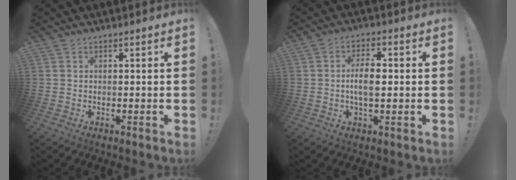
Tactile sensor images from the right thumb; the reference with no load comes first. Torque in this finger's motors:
{"motor_torque": [-0.07, 0.29, 0.49, -0.36, 0.23]}